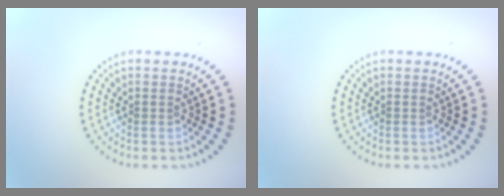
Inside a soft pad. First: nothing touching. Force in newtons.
{"total": 0.0}